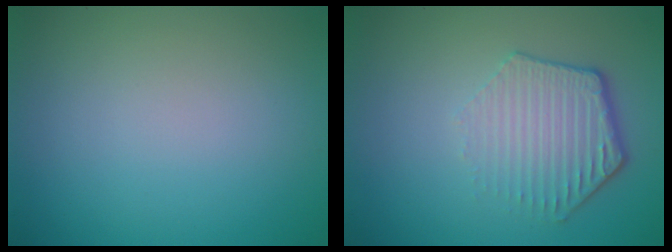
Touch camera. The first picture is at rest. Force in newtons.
{"total": 4.1, "press": 3.1, "slide": 2.6}